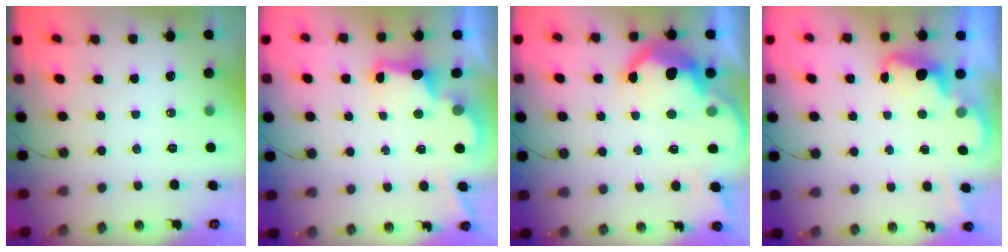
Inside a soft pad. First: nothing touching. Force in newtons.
{"total": 2.9, "press": 2.7, "slide": 0.9}
{"total": 12.7, "press": 12.7, "slide": 0.9}
{"total": 2.2, "press": 2.1, "slide": 0.5}